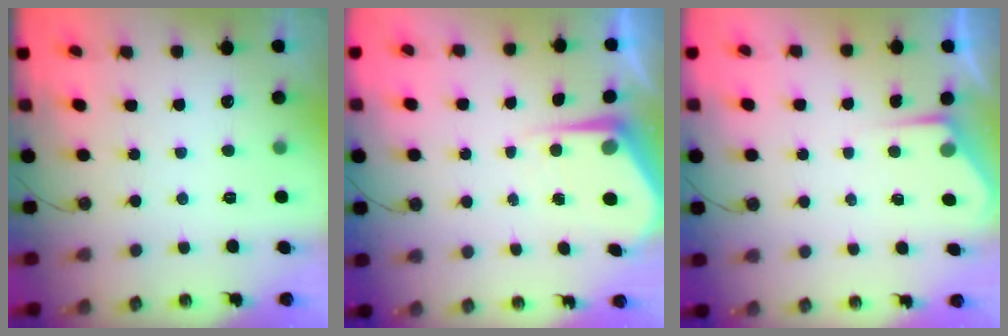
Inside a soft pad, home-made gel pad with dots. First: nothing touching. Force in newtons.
{"total": 6.5, "press": 6.4, "slide": 0.6}
{"total": 2.3, "press": 2.3, "slide": 0.3}